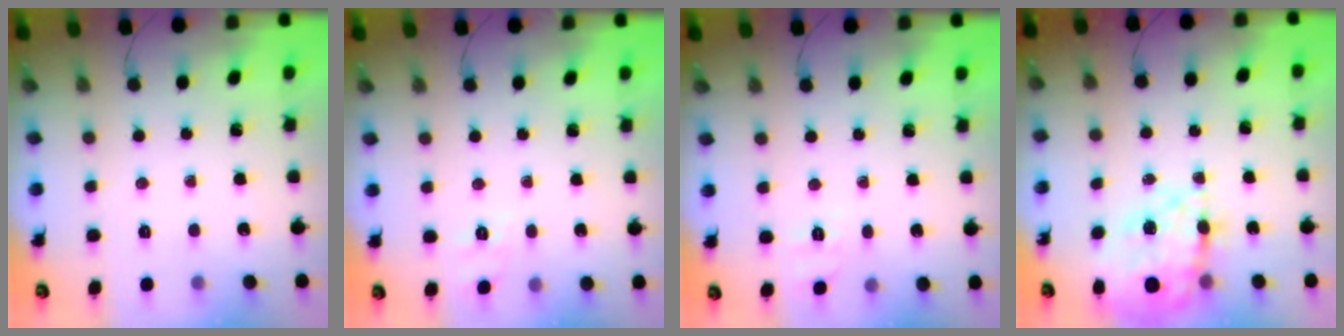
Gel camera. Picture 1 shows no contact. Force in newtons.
{"total": 2.2, "press": 1.1, "slide": 1.9}
{"total": 1.9, "press": 0.4, "slide": 1.9}
{"total": 21.8, "press": 21.3, "slide": 4.7}